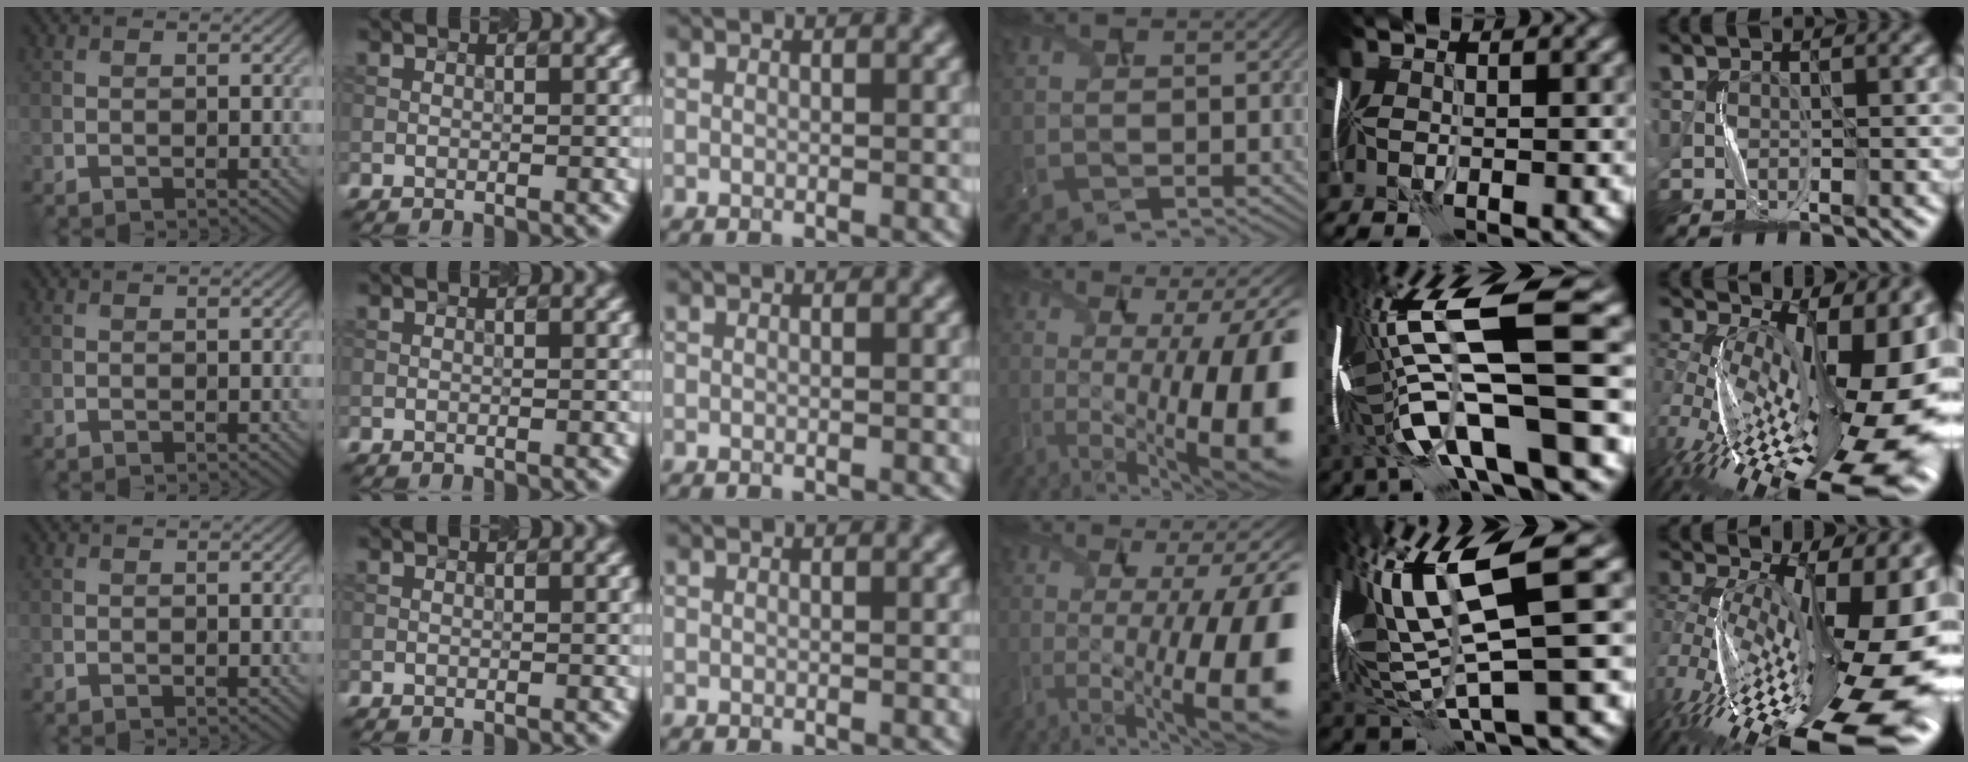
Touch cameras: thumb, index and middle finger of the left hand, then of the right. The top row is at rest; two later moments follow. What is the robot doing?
{"motion": "shake", "object": "plastic piggy bank"}